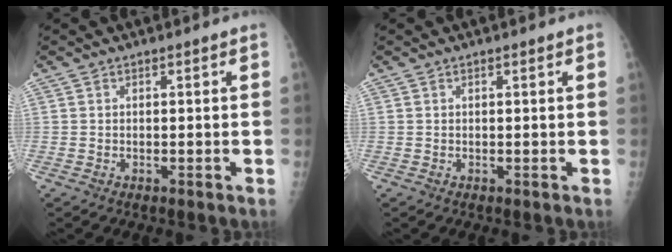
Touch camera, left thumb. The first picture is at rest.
{"total": 0.6, "force": [0.3, 0.2, 0.5], "torque": [-0.008, 0.001, 0.003]}